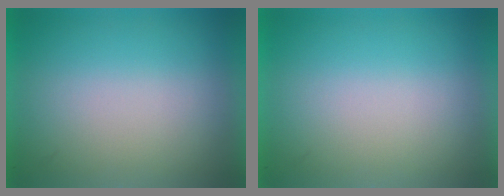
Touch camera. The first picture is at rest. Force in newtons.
{"total": 0.0}